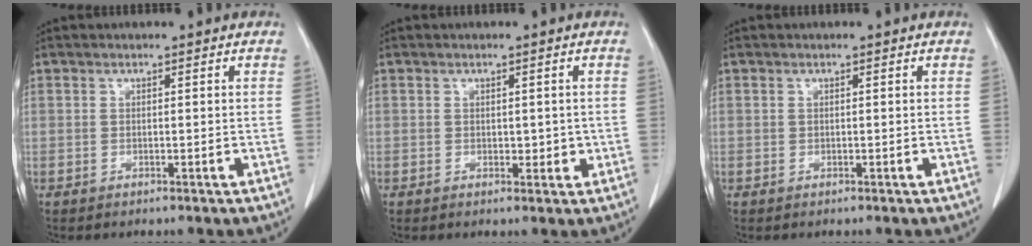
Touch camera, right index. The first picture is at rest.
{"total": 2.2, "force": [0.0, 1.4, 1.6], "torque": [-0.018, 0.000, 0.006]}
{"total": 0.0}